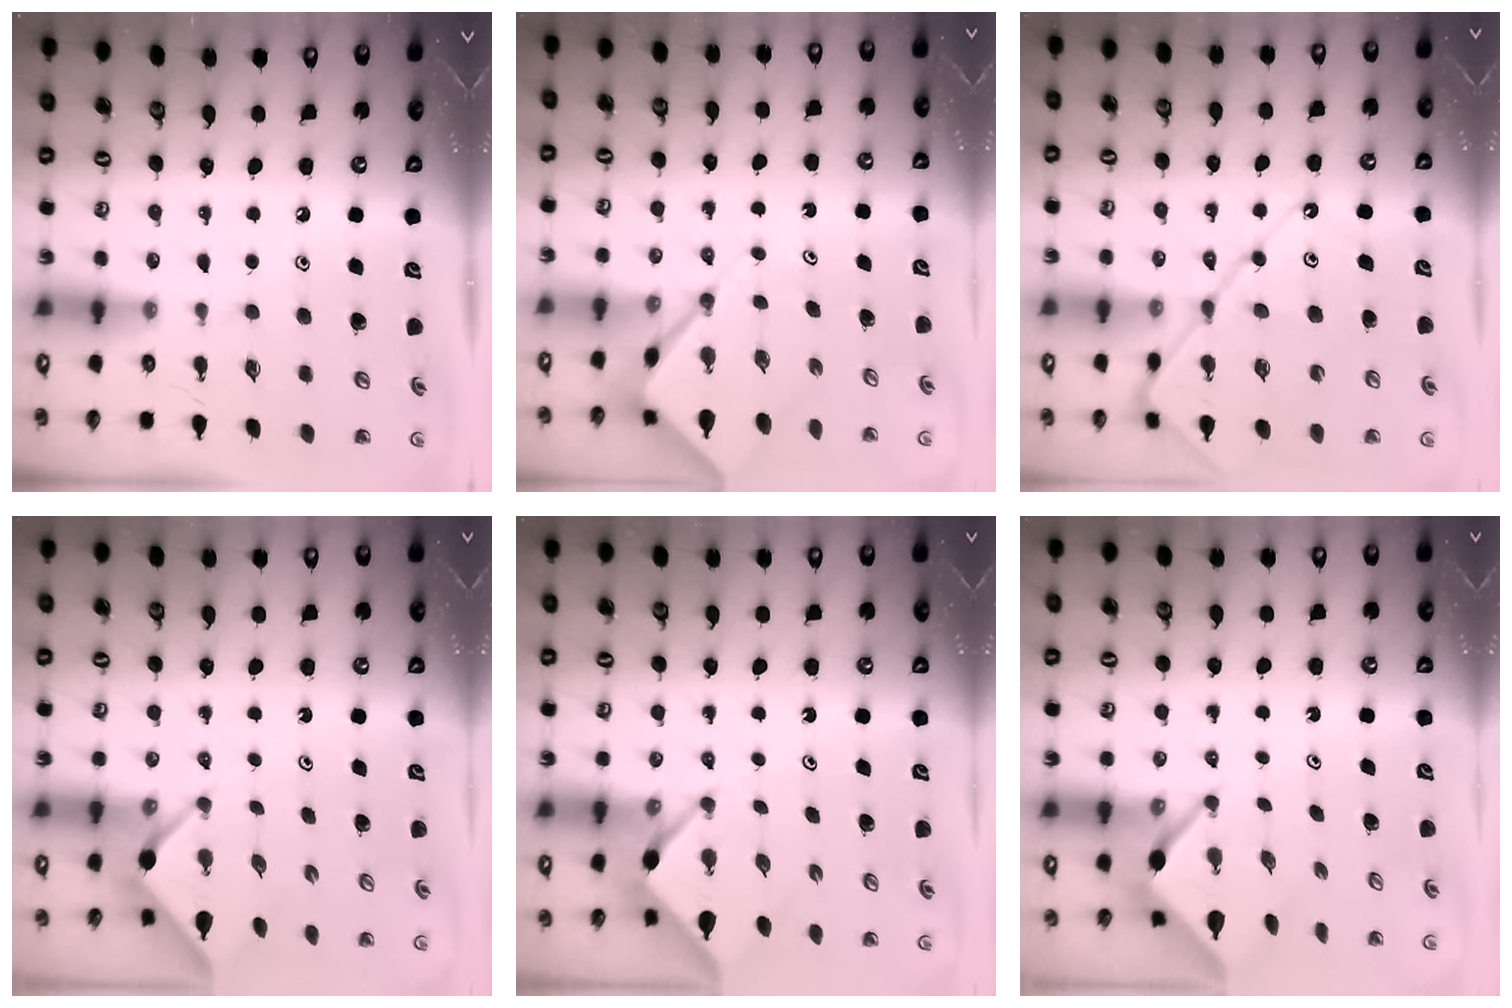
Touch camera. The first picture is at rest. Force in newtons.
{"total": 5.8, "press": 5.7, "slide": 0.5}
{"total": 13.1, "press": 13.1, "slide": 1.3}
{"total": 2.4, "press": 2.4, "slide": 0.3}
{"total": 3.9, "press": 3.9, "slide": 0.3}
{"total": 3.3, "press": 3.3, "slide": 0.2}